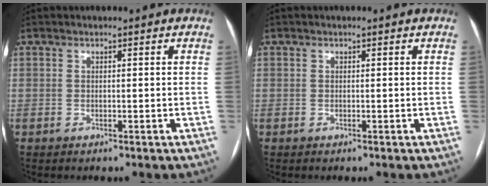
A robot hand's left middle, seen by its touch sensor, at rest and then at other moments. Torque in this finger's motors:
{"motor_torque": [-0.05, 0.22, 0.05, 0.00]}